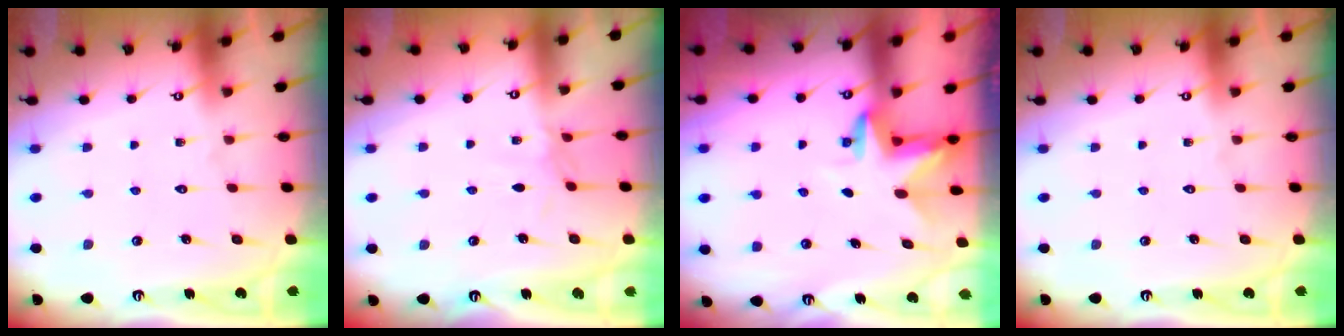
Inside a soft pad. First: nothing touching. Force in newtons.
{"total": 2.8, "press": 2.7, "slide": 0.5}
{"total": 3.2, "press": 3.2, "slide": 0.2}
{"total": 0.0}